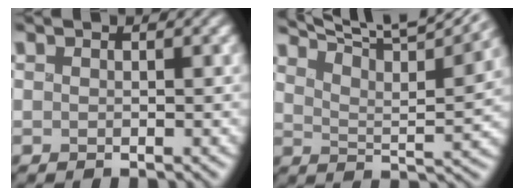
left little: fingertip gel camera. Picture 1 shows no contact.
{"total": 10.0, "force": [8.1, 2.0, 5.6], "torque": [-0.093, 0.007, 0.100]}